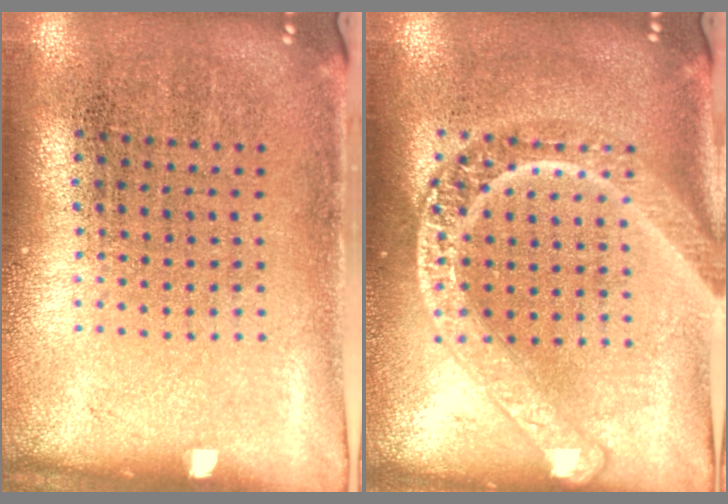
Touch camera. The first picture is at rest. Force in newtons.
{"total": 3.4, "press": 3.4, "slide": 0.4}